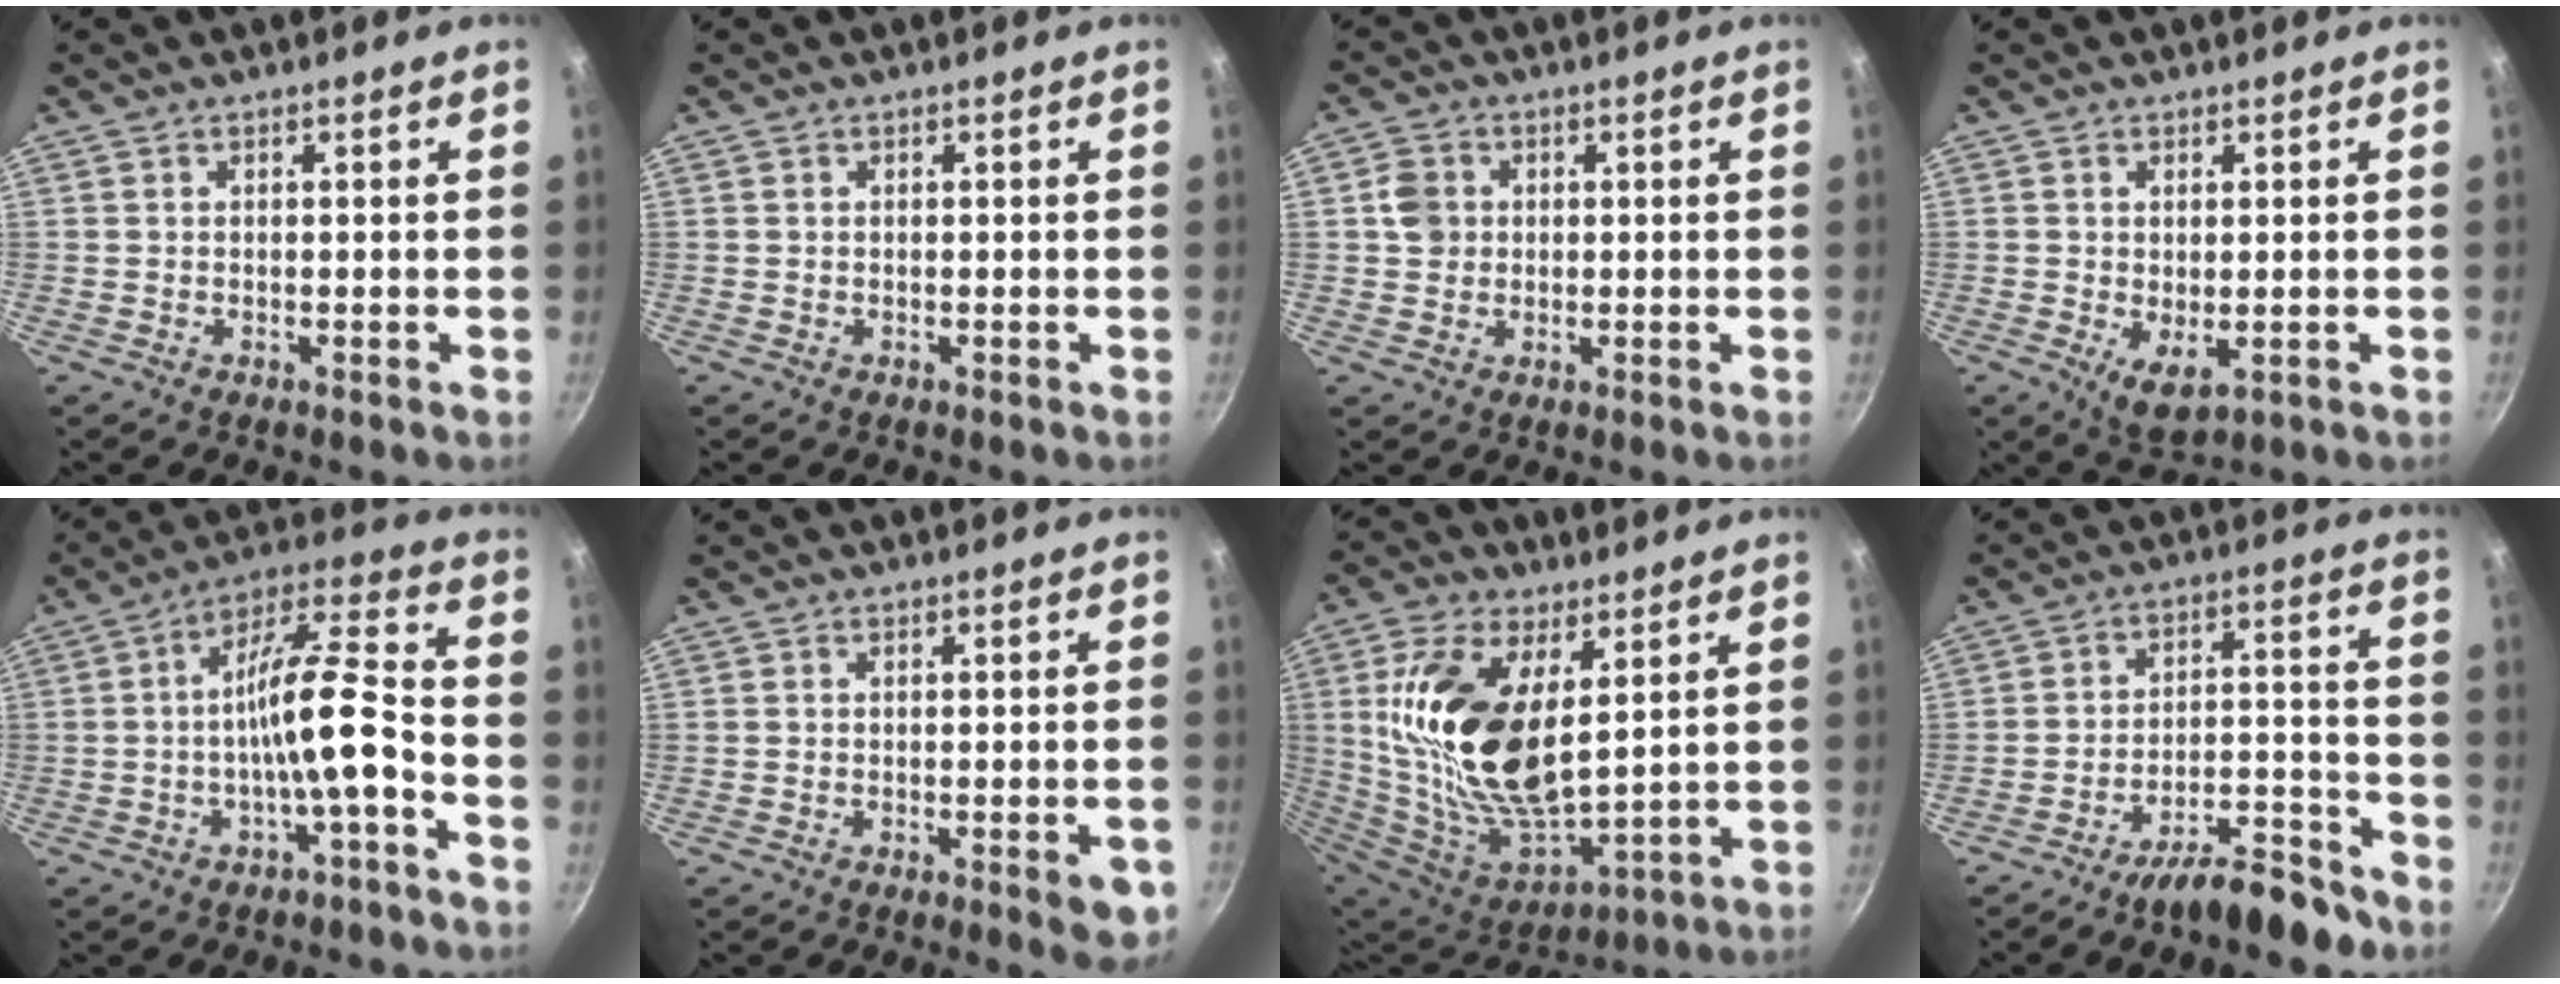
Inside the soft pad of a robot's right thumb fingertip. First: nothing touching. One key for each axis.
{"total": 0.0}
{"total": 4.5, "fx": 0.7, "fy": 4.0, "fz": 1.8, "tx": -0.015, "ty": 0.006, "tz": 0.006}
{"total": 5.1, "fx": -0.8, "fy": 2.4, "fz": 4.5, "tx": -0.072, "ty": -0.020, "tz": -0.003}
{"total": 12.4, "fx": -4.3, "fy": 3.0, "fz": 11.3, "tx": -0.195, "ty": 0.050, "tz": -0.075}
{"total": 5.4, "fx": -2.3, "fy": 1.5, "fz": 4.6, "tx": -0.046, "ty": 0.006, "tz": -0.026}
{"total": 22.0, "fx": 5.5, "fy": 11.1, "fz": 18.2, "tx": -0.345, "ty": -0.038, "tz": 0.115}
{"total": 11.1, "fx": -8.7, "fy": 3.3, "fz": 6.0, "tx": -0.072, "ty": 0.089, "tz": -0.133}